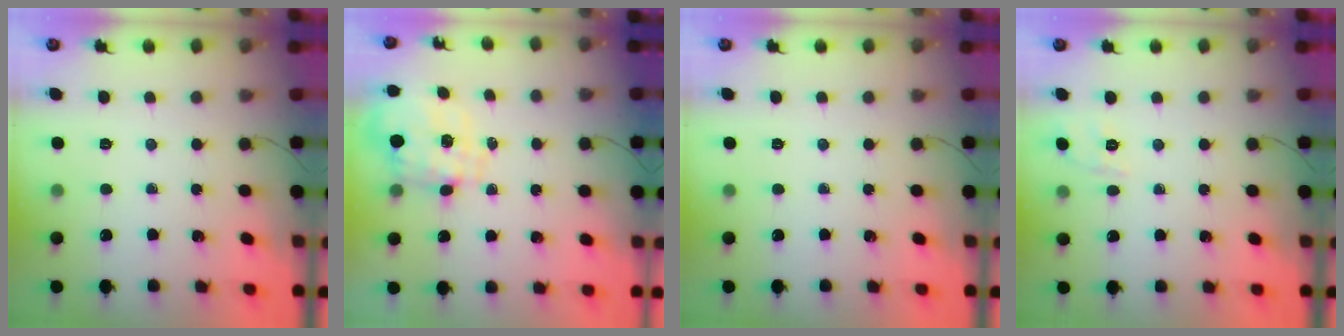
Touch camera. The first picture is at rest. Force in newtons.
{"total": 1.5, "press": 1.5, "slide": 0.4}
{"total": 0.0}
{"total": 1.7, "press": 0.3, "slide": 1.6}